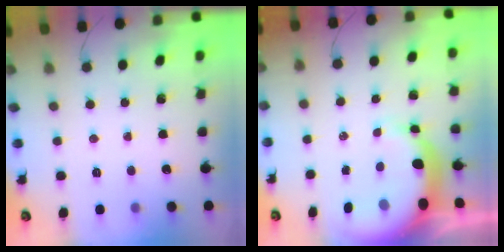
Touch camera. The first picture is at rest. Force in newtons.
{"total": 8.1, "press": 7.8, "slide": 2.0}